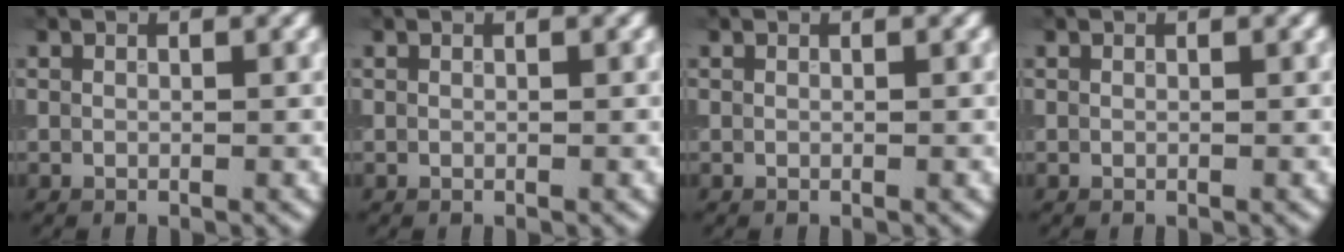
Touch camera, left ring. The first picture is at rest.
{"total": 0.0}
{"total": 0.0}
{"total": 0.0}